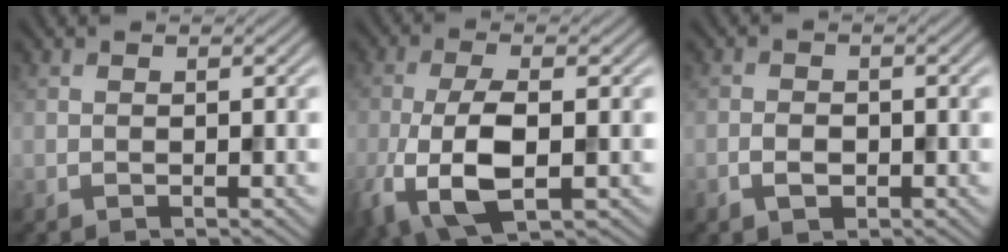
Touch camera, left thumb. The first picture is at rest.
{"total": 9.5, "force": [-2.5, 4.1, 8.3], "torque": [-0.185, -0.009, -0.049]}
{"total": 2.0, "force": [-0.8, 1.3, 1.2], "torque": [-0.024, -0.001, -0.014]}